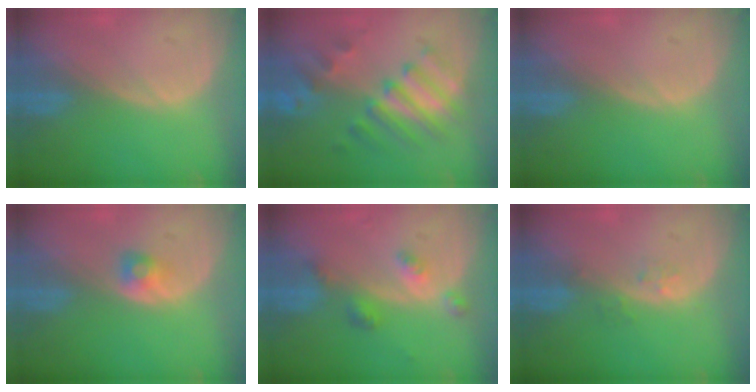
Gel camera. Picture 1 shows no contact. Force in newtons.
{"total": 8.5, "press": 7.9, "slide": 3.0}
{"total": 0.0}
{"total": 2.2, "press": 2.1, "slide": 0.3}
{"total": 4.3, "press": 3.9, "slide": 1.7}
{"total": 1.6, "press": 1.6, "slide": 0.1}